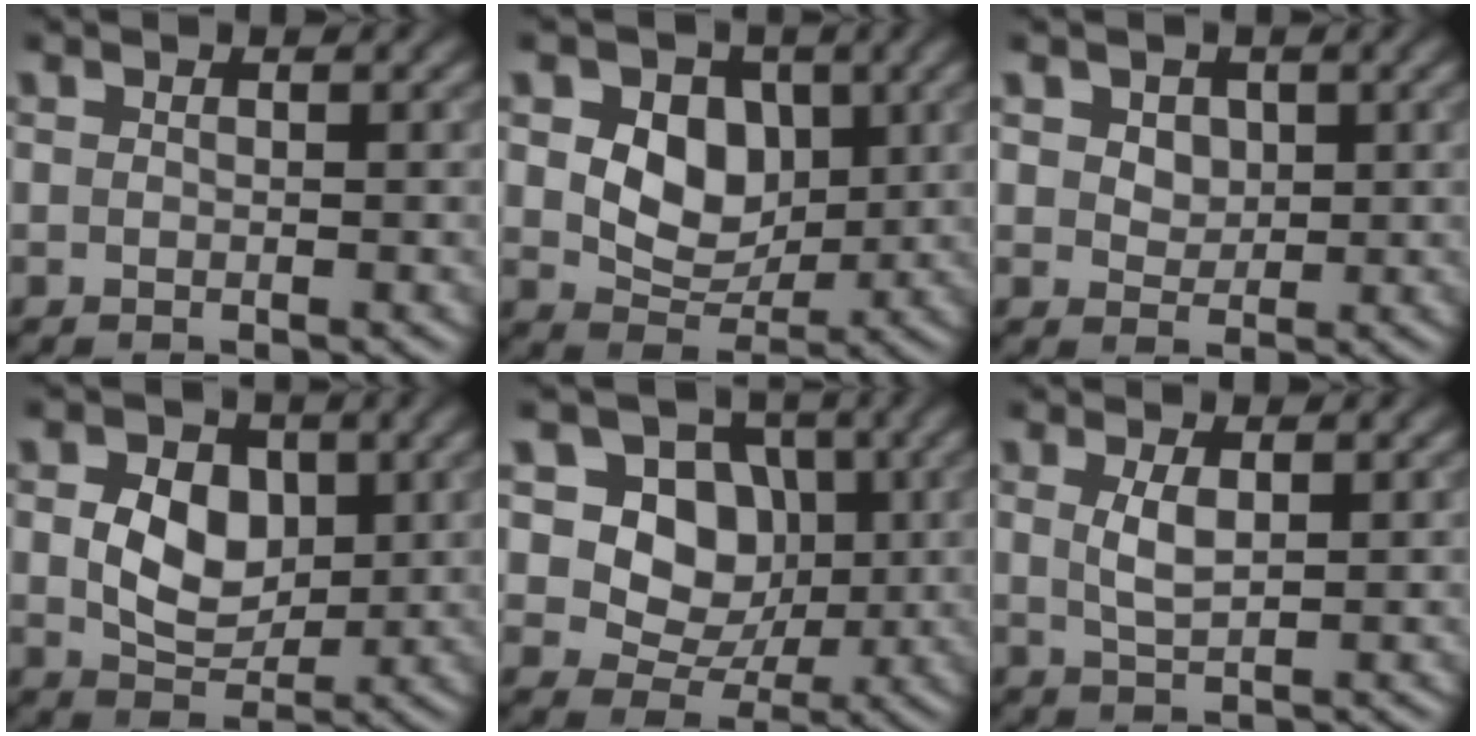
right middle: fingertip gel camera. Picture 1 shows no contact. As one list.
[{"total": 5.7, "force": [1.1, 4.2, 3.6], "torque": [-0.065, -0.004, 0.014]}, {"total": 2.9, "force": [1.4, 2.1, 1.5], "torque": [-0.039, 0.005, 0.026]}, {"total": 5.3, "force": [0.8, 3.8, 3.6], "torque": [-0.070, -0.004, 0.012]}, {"total": 7.6, "force": [1.5, 6.2, 4.1], "torque": [-0.066, 0.006, 0.009]}, {"total": 2.2, "force": [0.6, 0.8, 1.9], "torque": [-0.044, 0.000, 0.015]}]